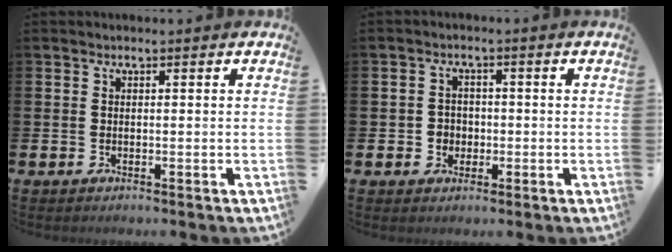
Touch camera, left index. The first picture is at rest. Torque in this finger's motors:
{"motor_torque": [0.38, 0.07, 0.03, 0.03]}